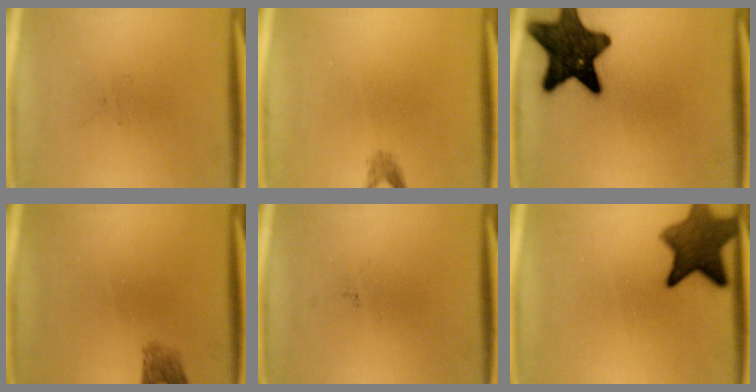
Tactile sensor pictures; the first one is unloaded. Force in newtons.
{"total": 1.2}
{"total": 15.4}
{"total": 2.2}
{"total": 0.0}
{"total": 9.3}